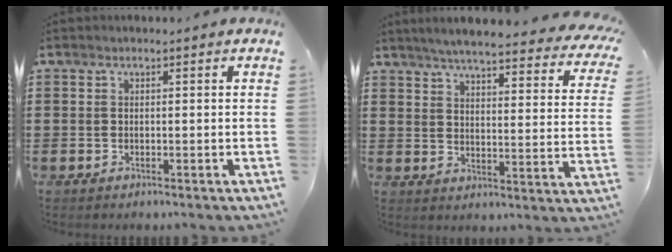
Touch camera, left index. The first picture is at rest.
{"total": 5.3, "force": [4.7, -0.6, 2.4], "torque": [-0.059, -0.040, 0.074]}